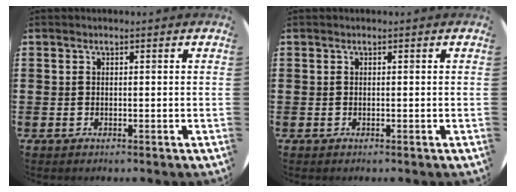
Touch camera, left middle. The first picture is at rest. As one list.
[{"total": 0.0}]